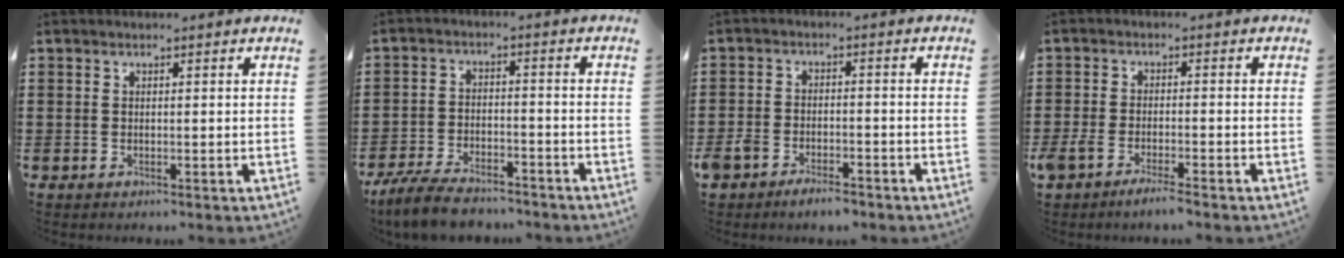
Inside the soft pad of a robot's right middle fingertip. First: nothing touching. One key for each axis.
{"total": 6.7, "fx": -6.0, "fy": 1.6, "fz": 2.6, "tx": -0.056, "ty": 0.007, "tz": -0.116}
{"total": 3.9, "fx": -3.5, "fy": 1.2, "fz": 1.1, "tx": -0.034, "ty": 0.004, "tz": -0.074}
{"total": 3.2, "fx": -2.6, "fy": 0.3, "fz": 1.8, "tx": -0.046, "ty": -0.005, "tz": -0.054}